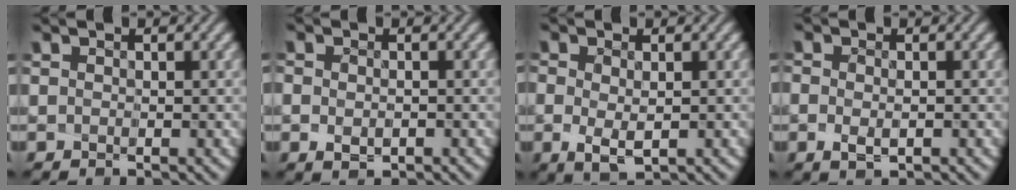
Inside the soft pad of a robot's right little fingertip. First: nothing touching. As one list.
[{"total": 1.2, "force": [-1.1, 0.2, 0.6], "torque": [0.000, -0.017, -0.006]}, {"total": 2.3, "force": [-1.3, 0.6, 1.7], "torque": [-0.033, -0.023, -0.005]}, {"total": 1.4, "force": [-1.3, 0.0, 0.6], "torque": [-0.008, -0.020, -0.006]}]